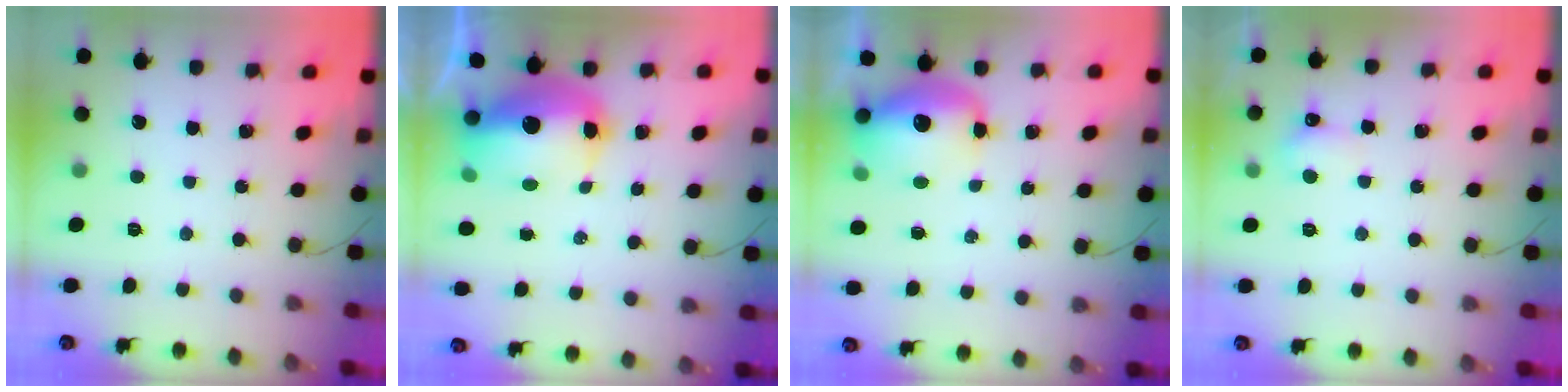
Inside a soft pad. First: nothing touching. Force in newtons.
{"total": 11.6, "press": 11.4, "slide": 2.2}
{"total": 12.6, "press": 12.3, "slide": 2.5}
{"total": 4.6, "press": 4.4, "slide": 1.3}